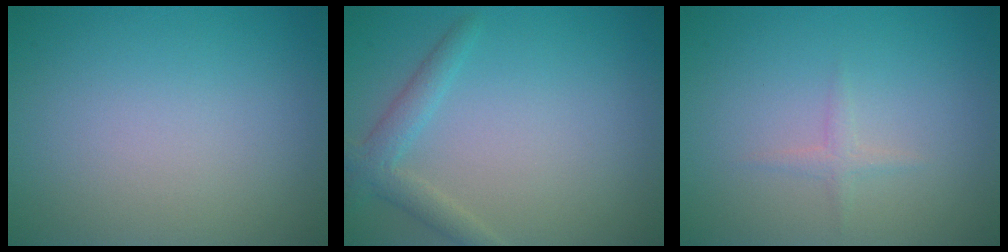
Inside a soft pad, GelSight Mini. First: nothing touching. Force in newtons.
{"total": 2.4, "press": 2.4, "slide": 0.1}
{"total": 0.9, "press": 0.9, "slide": 0.0}